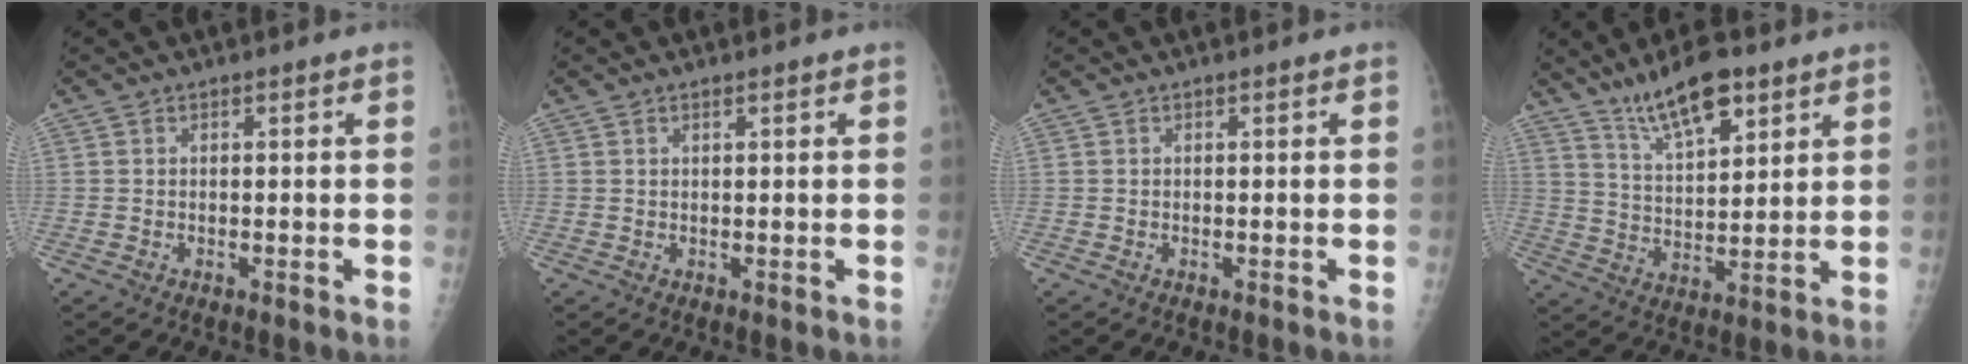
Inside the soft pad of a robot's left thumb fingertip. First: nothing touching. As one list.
[{"total": 0.6, "force": [0.4, 0.1, 0.4], "torque": [-0.006, 0.000, 0.008]}, {"total": 0.0}, {"total": 11.5, "force": [7.8, 3.8, 7.5], "torque": [-0.113, -0.038, 0.144]}]